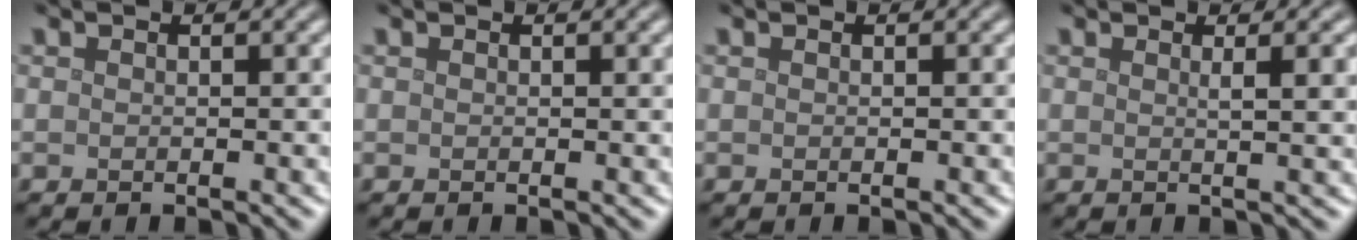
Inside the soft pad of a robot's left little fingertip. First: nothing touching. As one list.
[{"total": 0.6, "force": [0.3, 0.1, 0.6], "torque": [-0.004, 0.003, 0.003]}, {"total": 0.0}, {"total": 2.8, "force": [0.7, 0.9, 2.6], "torque": [-0.024, 0.005, 0.005]}]